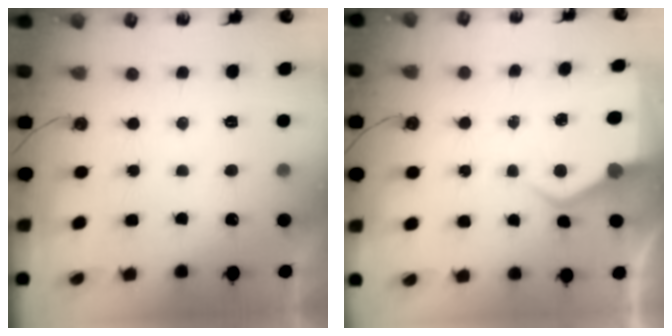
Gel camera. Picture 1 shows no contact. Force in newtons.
{"total": 6.0, "press": 5.9, "slide": 0.7}